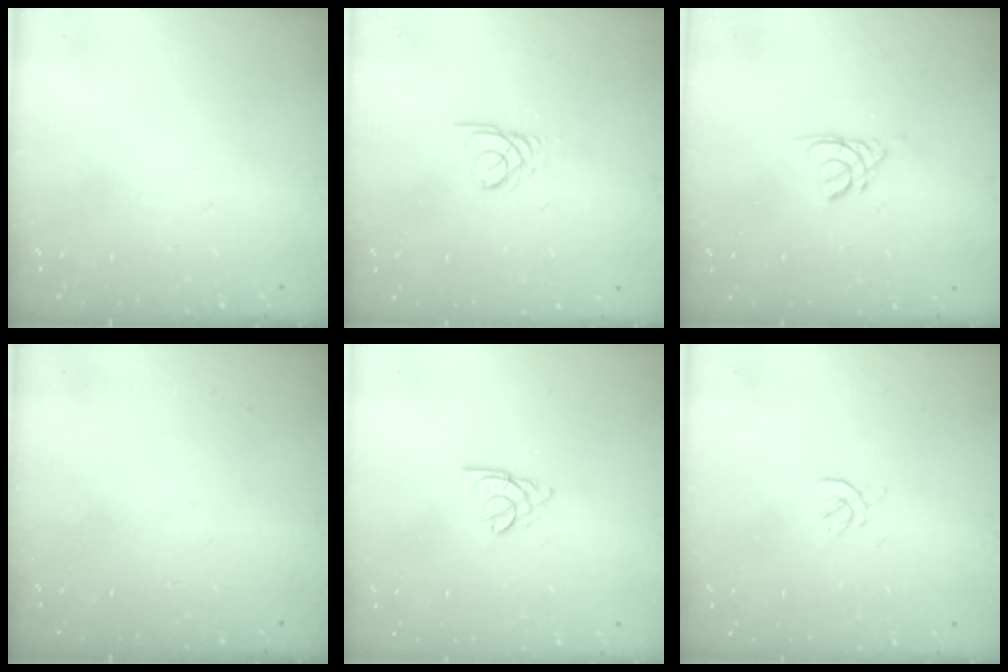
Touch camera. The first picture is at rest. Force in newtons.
{"total": 2.3, "press": 2.3, "slide": 0.2}
{"total": 2.1, "press": 2.0, "slide": 0.4}
{"total": 0.0}
{"total": 1.6, "press": 1.5, "slide": 0.5}
{"total": 1.6, "press": 1.5, "slide": 0.6}